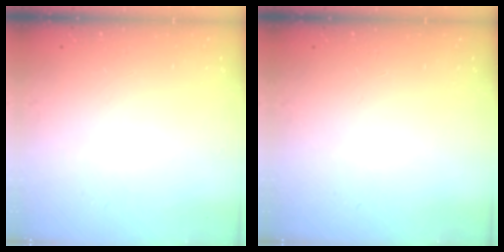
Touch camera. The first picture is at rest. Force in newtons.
{"total": 0.0}